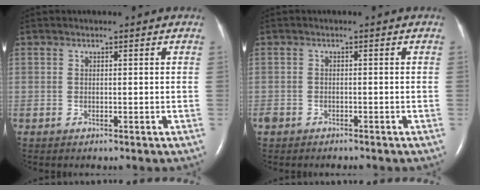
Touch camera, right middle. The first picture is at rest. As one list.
[{"total": 3.0, "force": [-2.4, 1.5, 0.9], "torque": [-0.020, -0.003, -0.038]}]